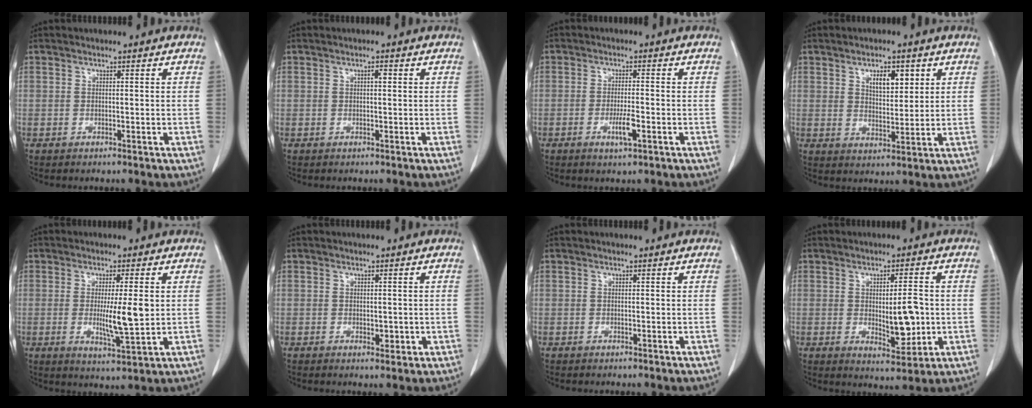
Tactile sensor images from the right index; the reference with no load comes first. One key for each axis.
{"total": 1.0, "fx": 0.3, "fy": 0.2, "fz": 0.9, "tx": -0.014, "ty": 0.002, "tz": 0.004}
{"total": 3.6, "fx": -1.4, "fy": 0.3, "fz": 3.3, "tx": -0.061, "ty": -0.004, "tz": -0.022}
{"total": 5.5, "fx": 2.6, "fy": 2.4, "fz": 4.3, "tx": -0.071, "ty": -0.001, "tz": 0.046}
{"total": 7.0, "fx": 0.1, "fy": 0.7, "fz": 6.9, "tx": -0.115, "ty": -0.015, "tz": 0.006}
{"total": 1.9, "fx": -0.2, "fy": 1.1, "fz": 1.5, "tx": -0.017, "ty": -0.002, "tz": 0.001}
{"total": 0.0}
{"total": 6.9, "fx": -0.4, "fy": 2.1, "fz": 6.6, "tx": -0.096, "ty": -0.010, "tz": 0.002}